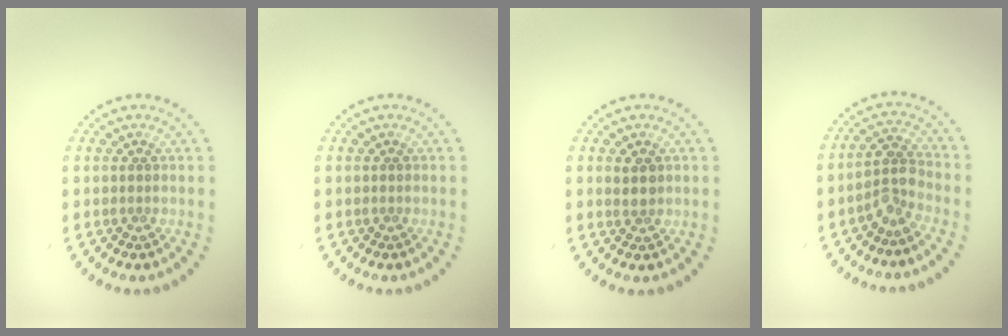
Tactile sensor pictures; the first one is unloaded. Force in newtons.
{"total": 0.0}
{"total": 1.5, "press": 1.5, "slide": 0.5}
{"total": 2.4, "press": 2.0, "slide": 1.4}